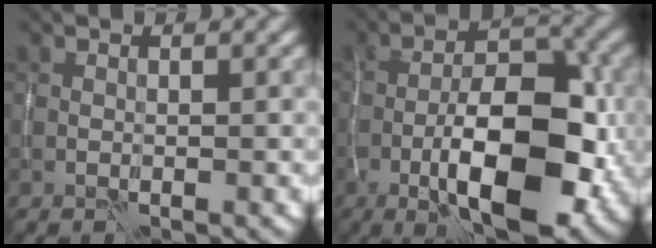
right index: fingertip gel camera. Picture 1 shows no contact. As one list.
[{"total": 10.5, "force": [-3.3, 4.2, 9.1], "torque": [-0.150, 0.004, -0.056]}]